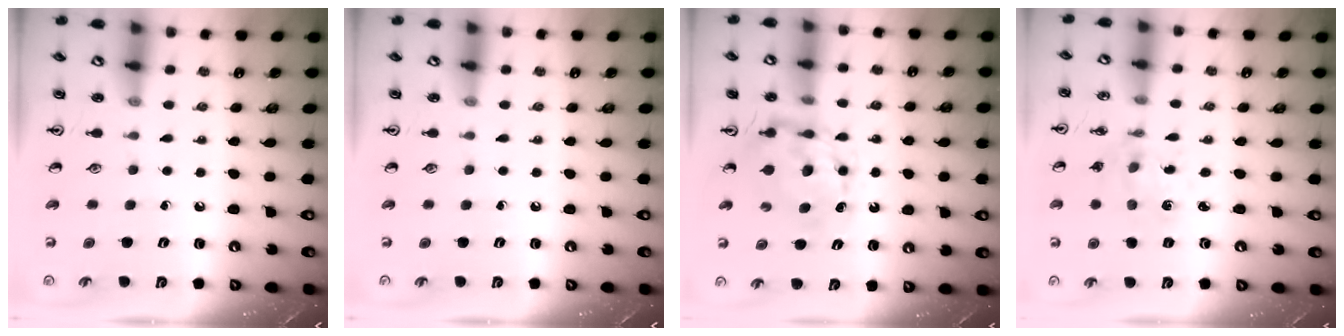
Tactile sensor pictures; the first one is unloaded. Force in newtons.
{"total": 0.0}
{"total": 7.8, "press": 7.7, "slide": 0.4}
{"total": 1.8, "press": 1.7, "slide": 0.3}